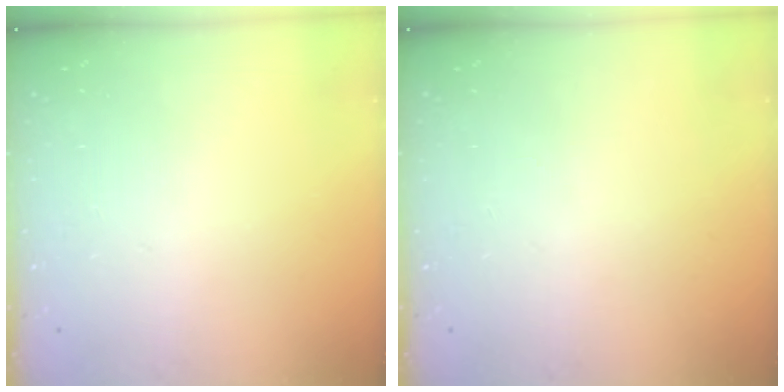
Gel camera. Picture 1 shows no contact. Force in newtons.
{"total": 0.0}